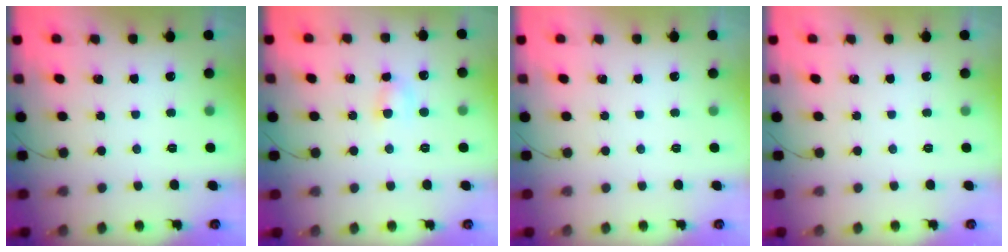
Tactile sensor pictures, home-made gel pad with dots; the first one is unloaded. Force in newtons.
{"total": 3.8, "press": 3.5, "slide": 1.3}
{"total": 0.0}
{"total": 0.0}